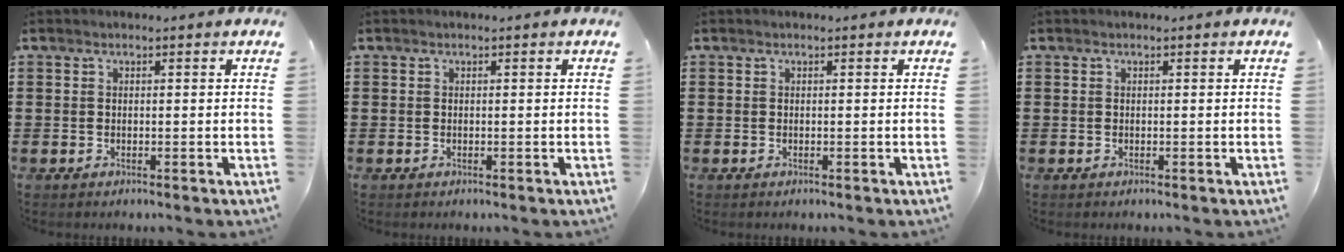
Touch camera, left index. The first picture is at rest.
{"total": 0.0}
{"total": 0.0}
{"total": 0.0}